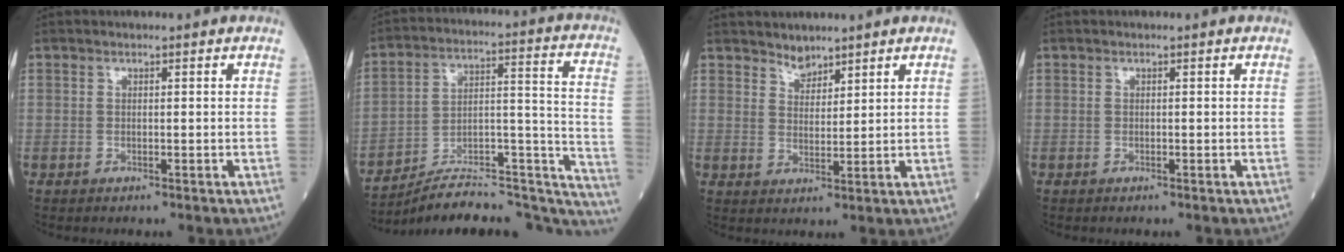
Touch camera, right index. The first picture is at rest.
{"total": 24.3, "force": [-21.8, 5.7, 9.1], "torque": [-0.069, 0.057, -0.309]}
{"total": 2.7, "force": [2.5, 1.0, 0.4], "torque": [-0.003, 0.000, 0.045]}
{"total": 0.0}